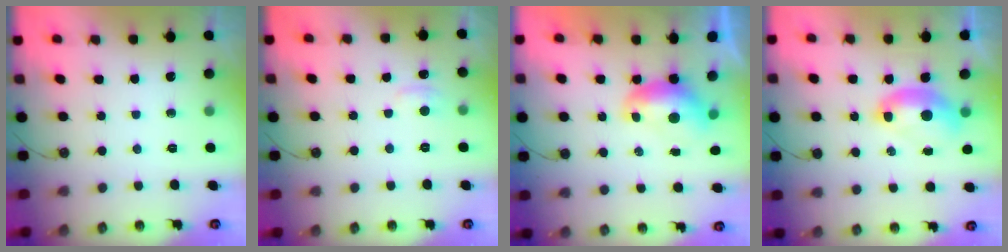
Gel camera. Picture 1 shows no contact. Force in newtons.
{"total": 2.8, "press": 2.8, "slide": 0.5}
{"total": 1.2, "press": 1.1, "slide": 0.3}
{"total": 2.7, "press": 2.6, "slide": 0.6}